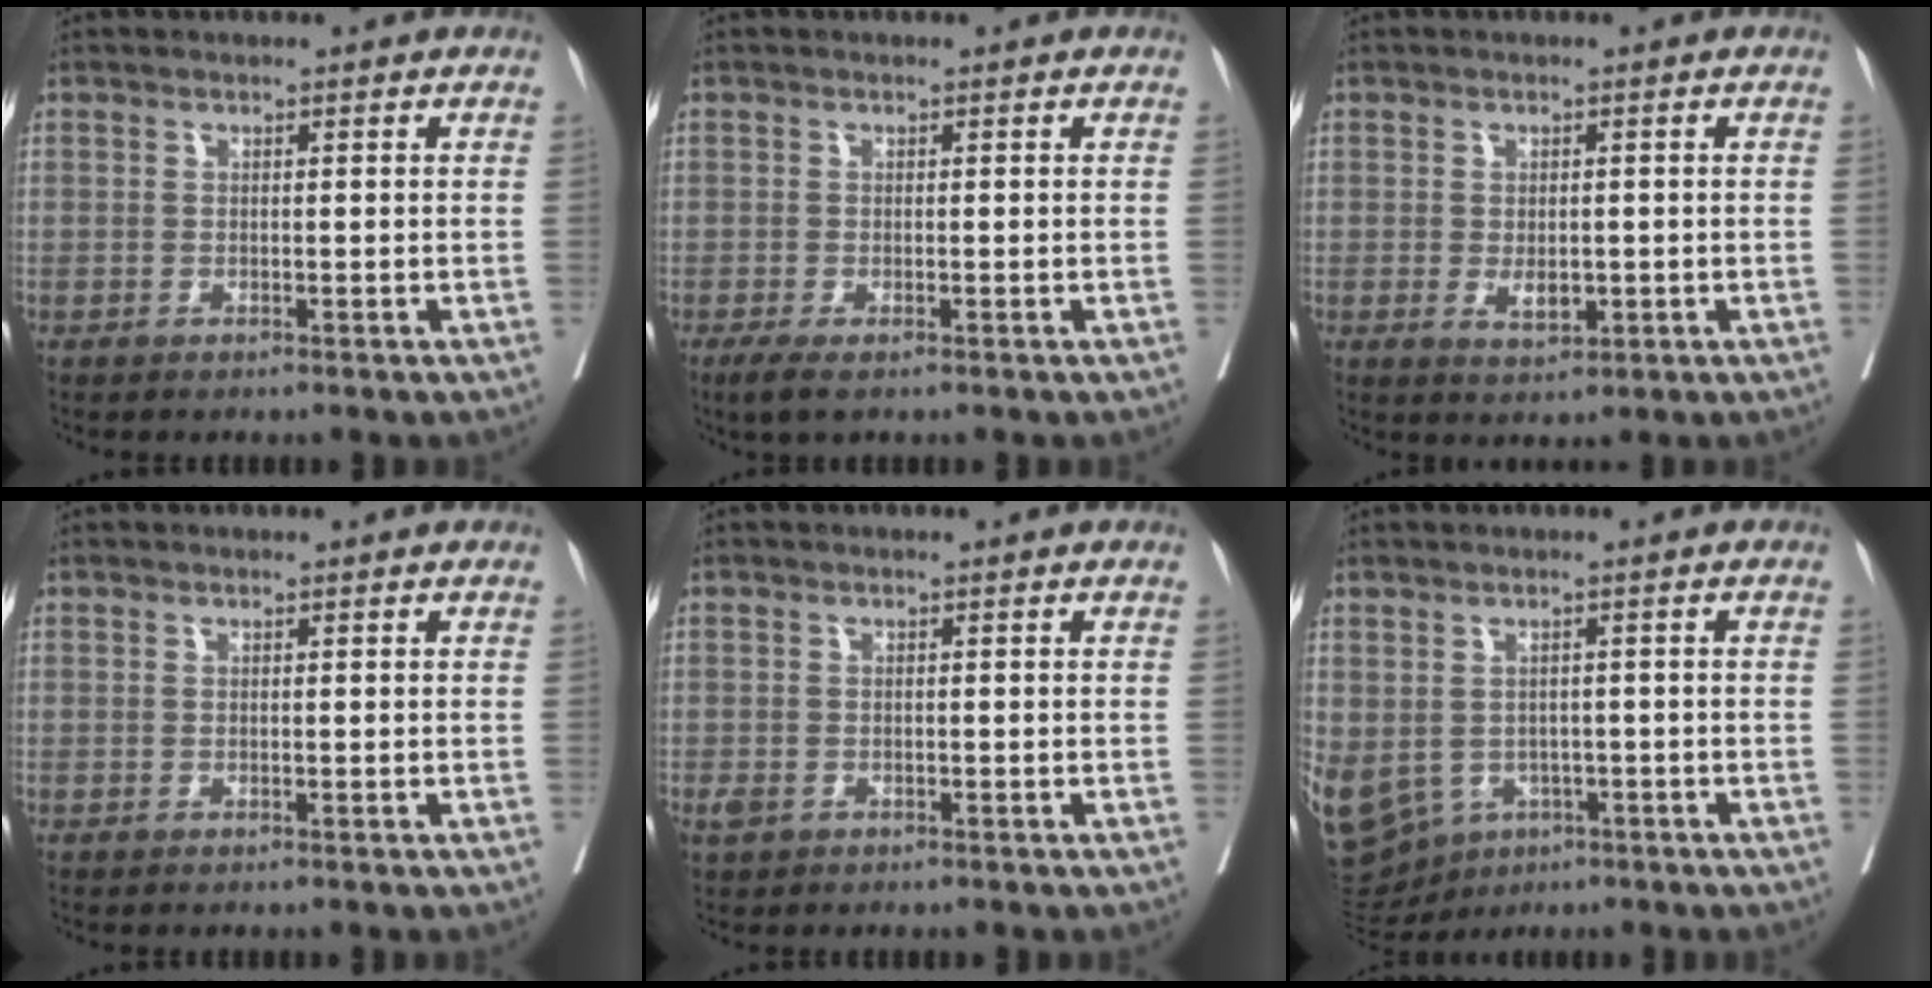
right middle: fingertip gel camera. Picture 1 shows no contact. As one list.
[{"total": 2.9, "force": [-1.9, 0.6, 2.2], "torque": [-0.040, -0.010, -0.032]}, {"total": 3.2, "force": [-0.6, 1.7, 2.6], "torque": [-0.042, -0.004, -0.001]}, {"total": 0.0}, {"total": 1.5, "force": [-0.7, 1.1, 0.7], "torque": [-0.016, 0.002, -0.008]}, {"total": 24.8, "force": [-9.6, 19.8, 11.3], "torque": [-0.379, -0.022, -0.131]}]